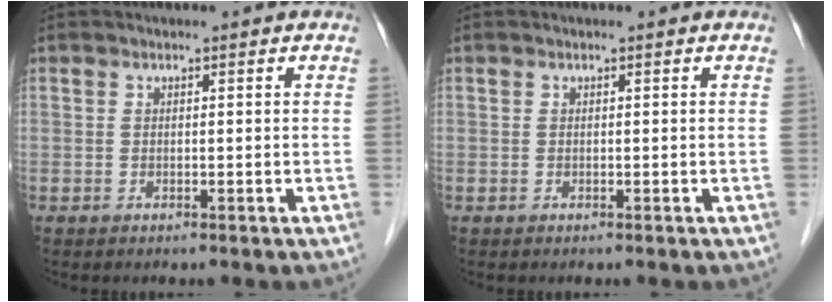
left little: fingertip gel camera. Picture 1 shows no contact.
{"total": 0.0}